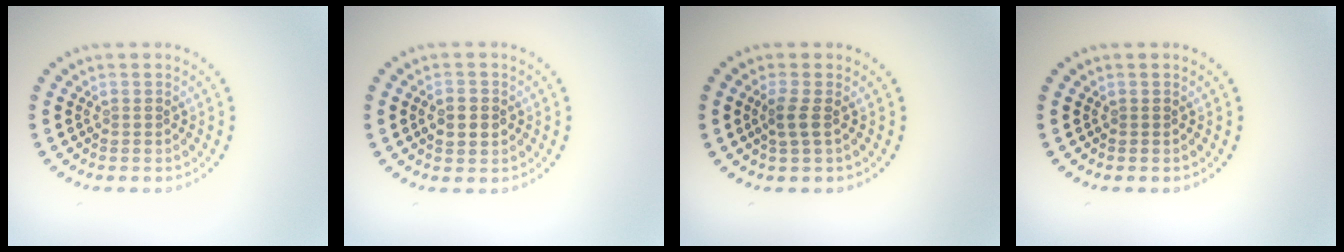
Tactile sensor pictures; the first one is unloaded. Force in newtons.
{"total": 2.0, "press": 2.0, "slide": 0.1}
{"total": 1.6, "press": 1.4, "slide": 0.9}
{"total": 0.0}